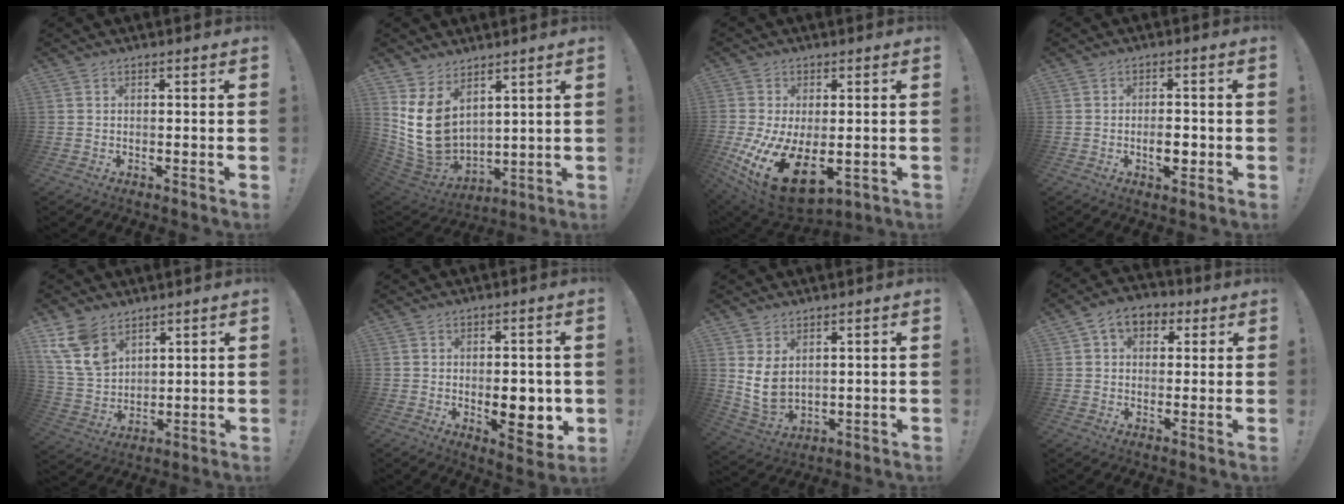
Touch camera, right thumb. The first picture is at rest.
{"total": 13.6, "force": [4.3, 9.5, 8.8], "torque": [-0.189, -0.046, 0.086]}
{"total": 16.5, "force": [-3.5, 8.6, 13.6], "torque": [-0.241, -0.004, -0.043]}
{"total": 4.9, "force": [-1.4, 2.5, 3.9], "torque": [-0.054, 0.003, -0.028]}
{"total": 12.8, "force": [8.2, 8.0, 5.7], "torque": [-0.118, -0.044, 0.165]}
{"total": 9.0, "force": [-0.8, 4.9, 7.5], "torque": [-0.082, -0.001, -0.006]}
{"total": 7.7, "force": [2.8, 5.0, 5.2], "torque": [-0.098, -0.020, 0.056]}
{"total": 7.6, "force": [2.8, 5.7, 4.2], "torque": [-0.062, 0.000, 0.054]}